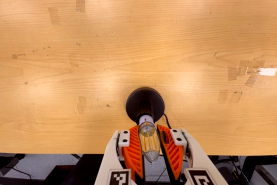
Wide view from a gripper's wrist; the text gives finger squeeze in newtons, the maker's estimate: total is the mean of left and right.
{"total": 13.0, "left": 12.3, "right": 13.7}